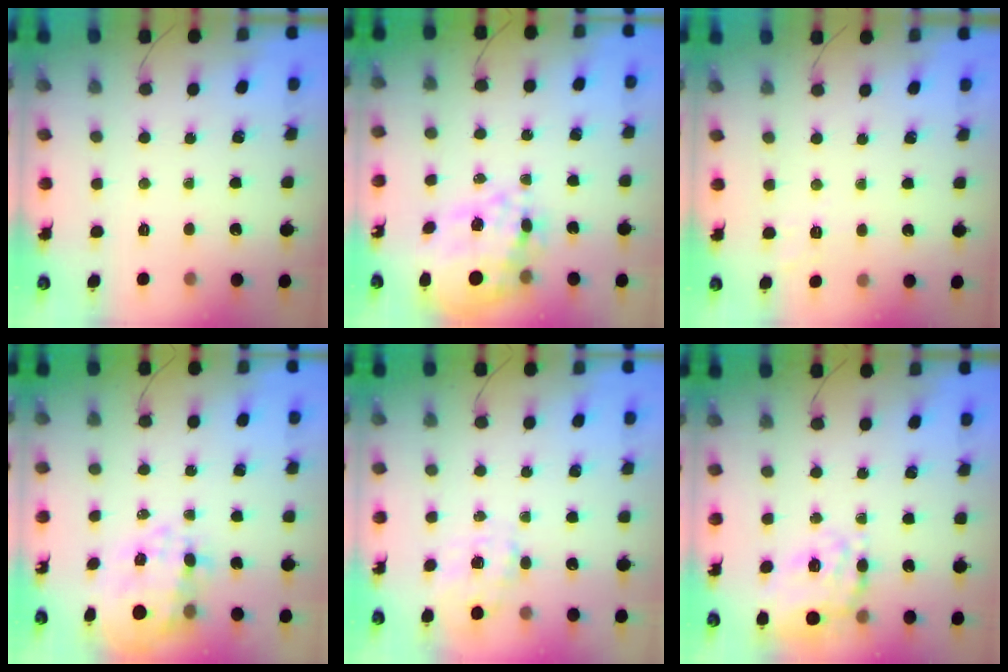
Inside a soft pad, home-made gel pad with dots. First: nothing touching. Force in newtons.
{"total": 19.3, "press": 18.9, "slide": 4.3}
{"total": 2.3, "press": 1.5, "slide": 1.8}
{"total": 9.2, "press": 8.7, "slide": 3.0}
{"total": 6.2, "press": 6.1, "slide": 0.9}
{"total": 13.6, "press": 13.0, "slide": 4.2}